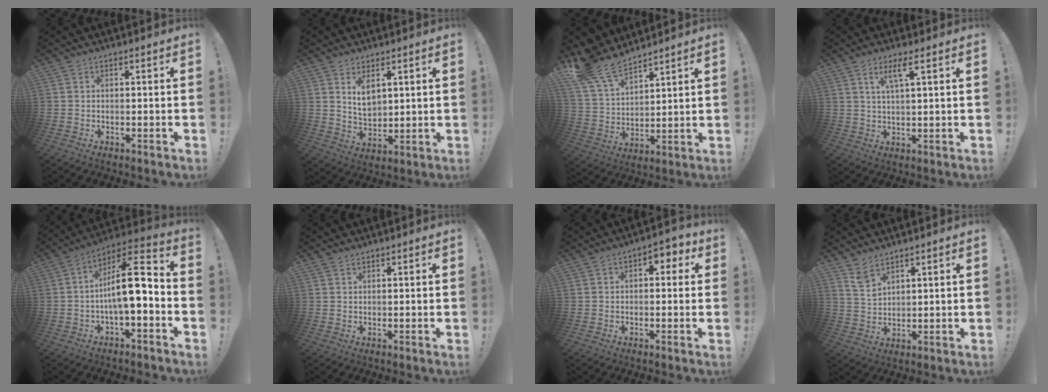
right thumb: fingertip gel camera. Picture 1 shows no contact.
{"total": 7.0, "force": [3.5, 4.4, 4.3], "torque": [-0.058, -0.020, 0.063]}
{"total": 15.7, "force": [12.6, 7.2, 6.0], "torque": [-0.129, -0.082, 0.243]}
{"total": 5.4, "force": [2.9, 0.6, 4.5], "torque": [-0.078, -0.006, 0.044]}
{"total": 14.3, "force": [-1.4, 4.8, 13.4], "torque": [-0.209, 0.007, -0.024]}
{"total": 1.2, "force": [1.1, 0.4, 0.3], "torque": [-0.003, -0.005, 0.020]}
{"total": 3.5, "force": [0.2, 2.6, 2.4], "torque": [-0.024, 0.001, -0.003]}
{"total": 5.2, "force": [4.4, 1.8, 2.1], "torque": [-0.032, -0.027, 0.082]}